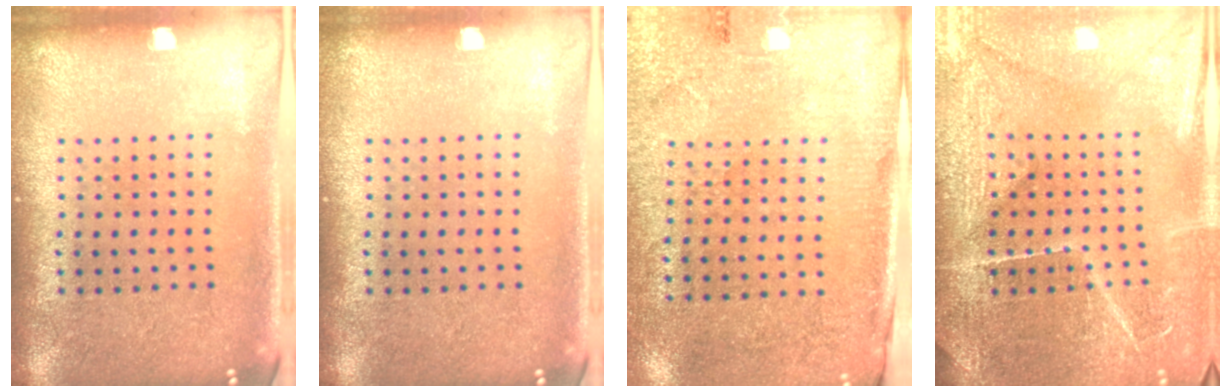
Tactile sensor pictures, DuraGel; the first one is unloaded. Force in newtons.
{"total": 0.0}
{"total": 2.7, "press": 2.4, "slide": 1.3}
{"total": 3.8, "press": 3.6, "slide": 1.1}